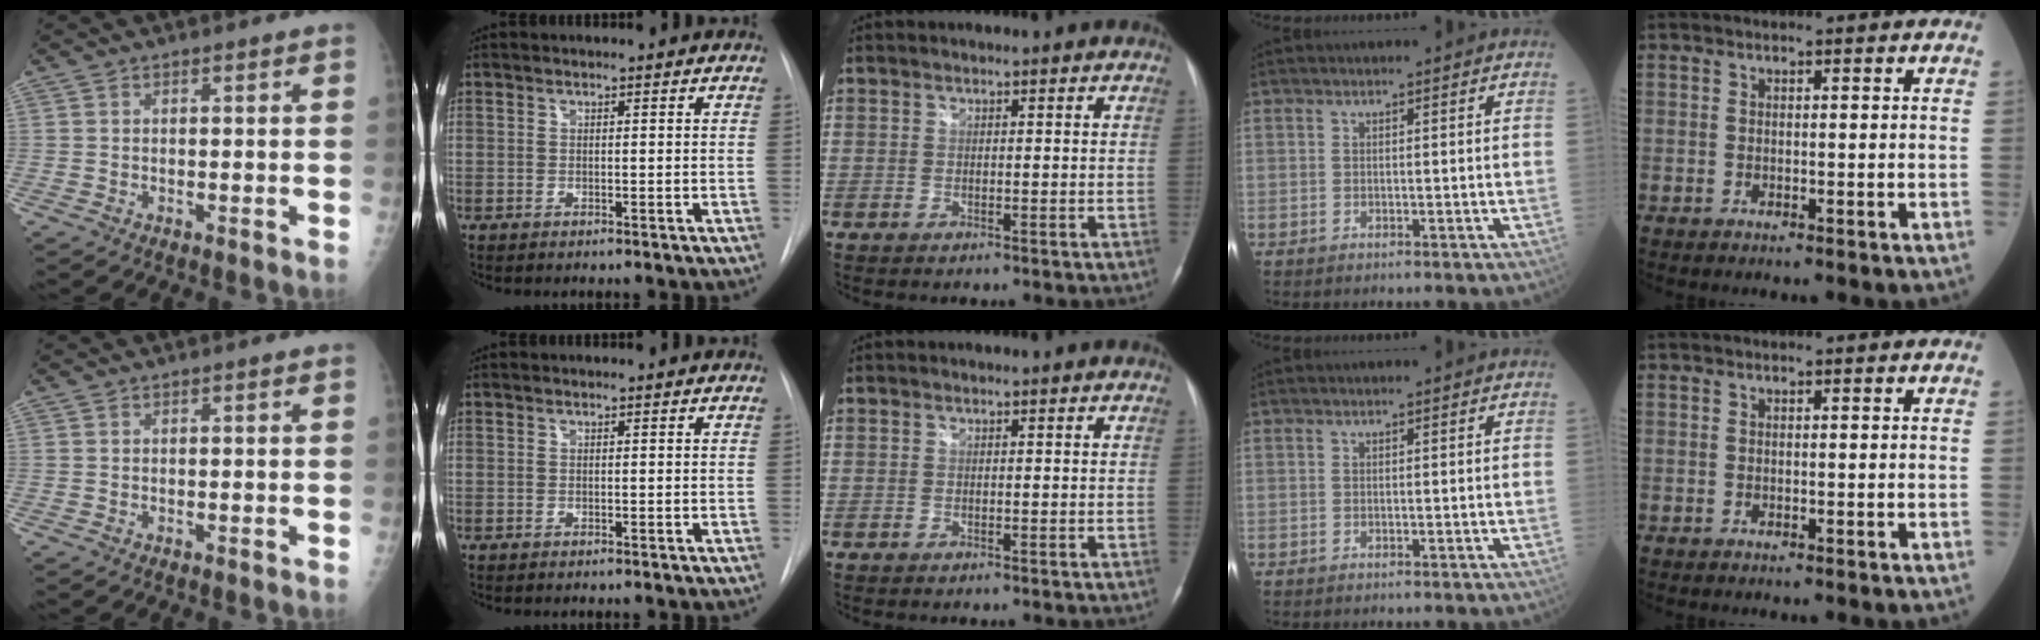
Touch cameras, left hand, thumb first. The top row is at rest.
{}